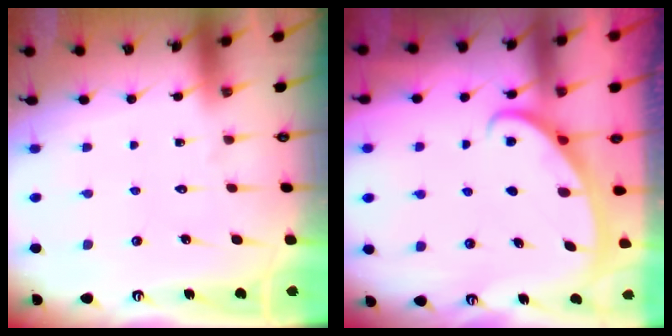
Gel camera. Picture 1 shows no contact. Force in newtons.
{"total": 2.8, "press": 2.8, "slide": 0.3}